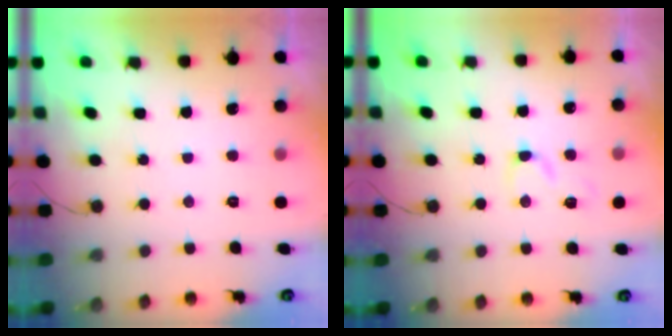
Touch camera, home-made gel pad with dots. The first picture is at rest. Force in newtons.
{"total": 3.9, "press": 3.9, "slide": 0.4}